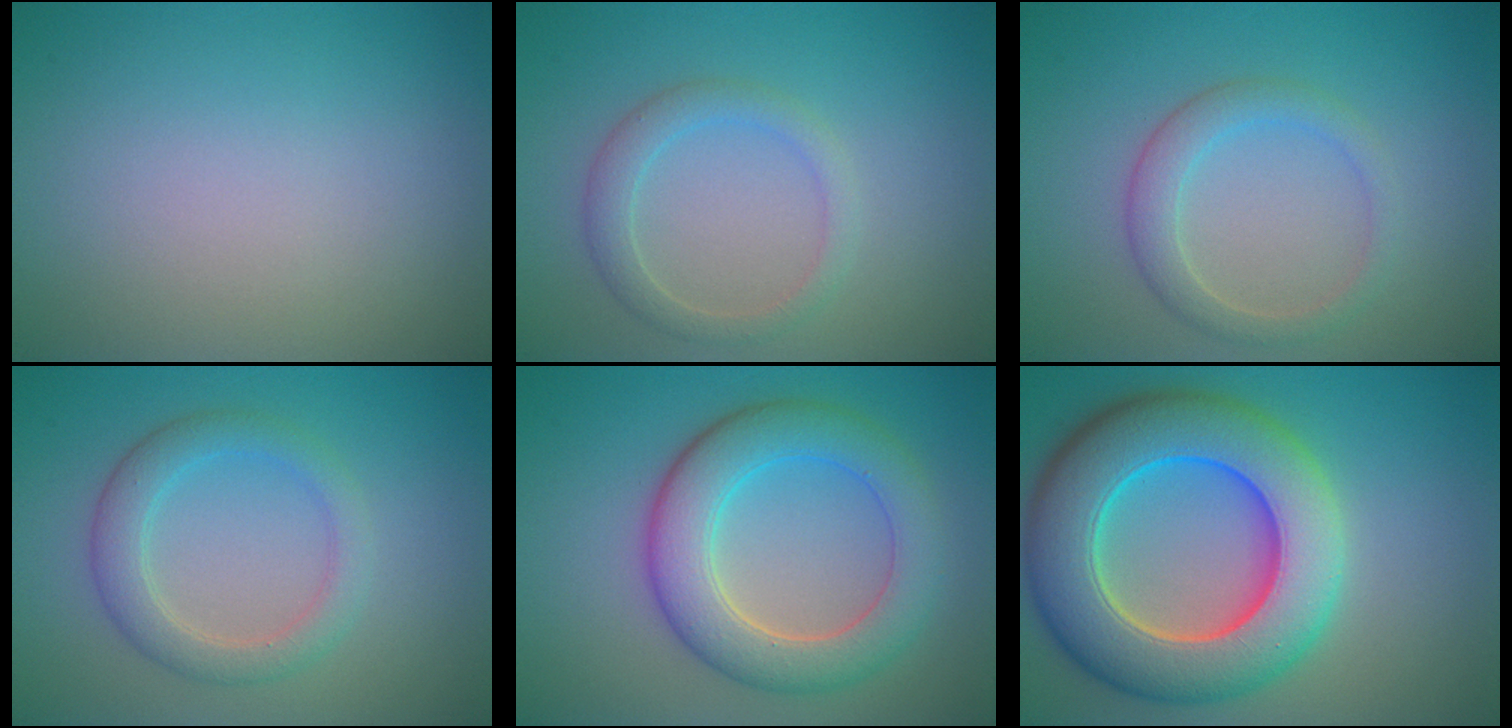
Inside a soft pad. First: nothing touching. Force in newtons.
{"total": 2.3, "press": 2.3, "slide": 0.1}
{"total": 2.7, "press": 2.7, "slide": 0.1}
{"total": 3.3, "press": 3.3, "slide": 0.1}
{"total": 6.6, "press": 6.6, "slide": 0.3}
{"total": 11.9, "press": 11.9, "slide": 0.3}